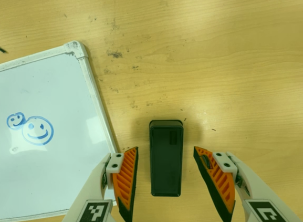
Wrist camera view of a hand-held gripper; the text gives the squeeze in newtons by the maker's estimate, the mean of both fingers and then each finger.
{"total": 0.0}